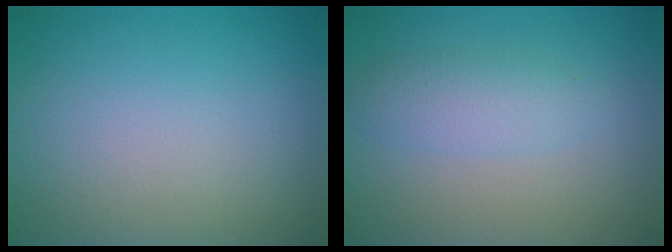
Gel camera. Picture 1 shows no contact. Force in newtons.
{"total": 2.4, "press": 2.4, "slide": 0.0}